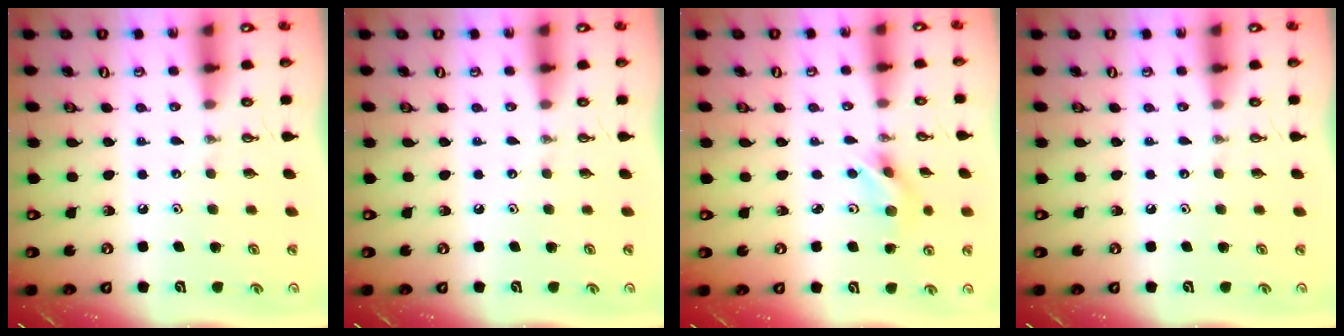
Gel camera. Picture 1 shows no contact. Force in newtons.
{"total": 0.0}
{"total": 5.5, "press": 3.8, "slide": 4.0}
{"total": 0.0}